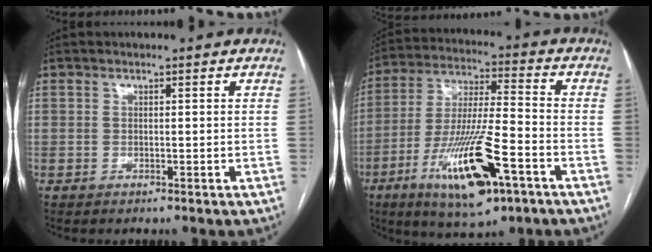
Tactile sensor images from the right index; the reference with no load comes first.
{"total": 17.2, "force": [-8.0, 3.1, 14.9], "torque": [-0.296, -0.023, -0.131]}